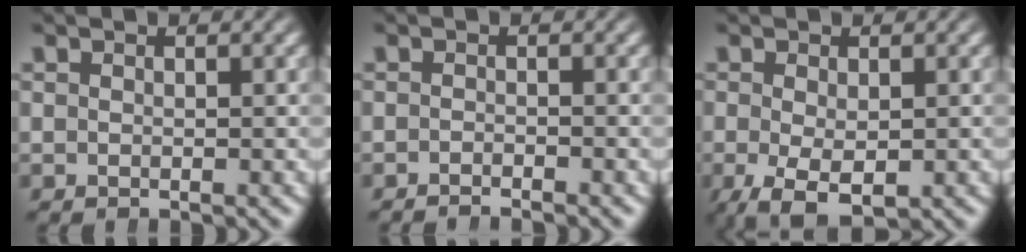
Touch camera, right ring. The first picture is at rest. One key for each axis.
{"total": 1.5, "fx": -1.5, "fy": -0.2, "fz": -0.1, "tx": -0.002, "ty": -0.009, "tz": -0.024}
{"total": 6.2, "fx": -3.5, "fy": 3.1, "fz": 4.0, "tx": -0.091, "ty": -0.052, "tz": -0.028}